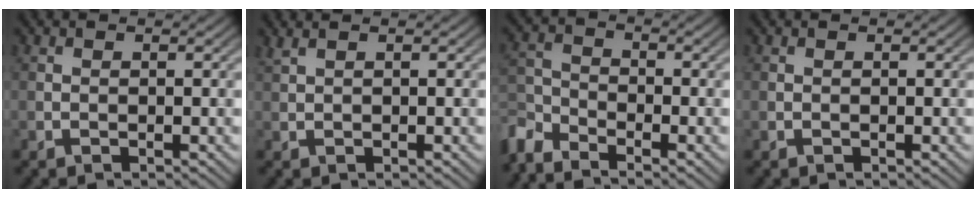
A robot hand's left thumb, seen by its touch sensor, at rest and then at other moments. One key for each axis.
{"total": 1.2, "fx": 1.0, "fy": 0.1, "fz": 0.6, "tx": -0.023, "ty": 0.007, "tz": 0.021}
{"total": 5.6, "fx": -4.7, "fy": 2.1, "fz": 2.2, "tx": -0.053, "ty": -0.009, "tz": -0.110}
{"total": 0.0}